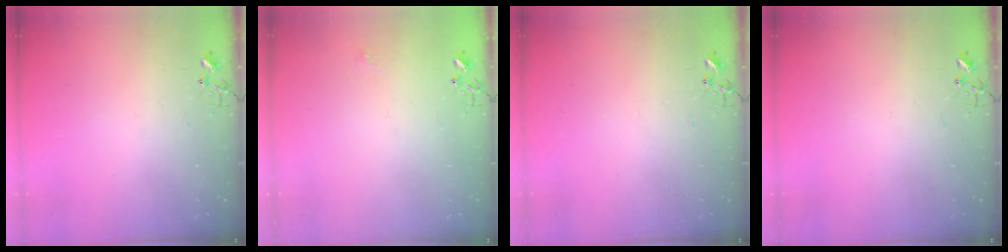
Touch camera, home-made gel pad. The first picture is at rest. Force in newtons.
{"total": 5.0, "press": 5.0, "slide": 0.7}
{"total": 0.0}
{"total": 0.0}